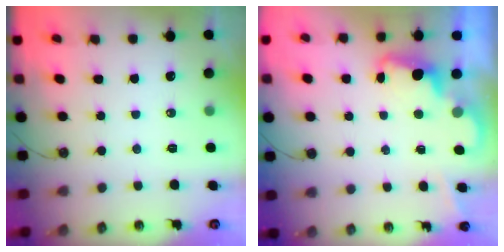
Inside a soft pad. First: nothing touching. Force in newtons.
{"total": 2.4, "press": 2.3, "slide": 0.5}